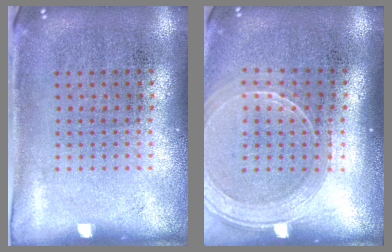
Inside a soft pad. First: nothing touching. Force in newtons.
{"total": 2.0, "press": 1.8, "slide": 0.8}